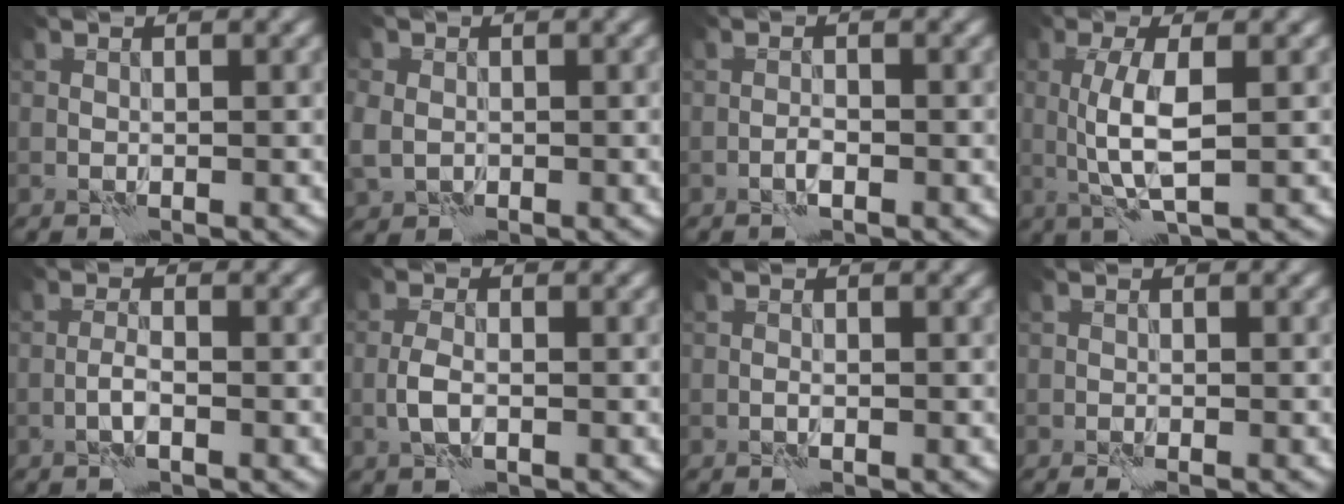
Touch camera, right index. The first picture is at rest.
{"total": 3.3, "force": [-0.6, 2.8, 1.7], "torque": [-0.045, -0.008, -0.006]}
{"total": 1.0, "force": [-0.6, 0.1, 0.8], "torque": [-0.016, 0.004, -0.016]}
{"total": 4.5, "force": [0.3, 1.1, 4.3], "torque": [-0.096, 0.002, 0.006]}
{"total": 1.5, "force": [-0.7, 0.2, 1.3], "torque": [-0.028, 0.006, -0.019]}
{"total": 2.2, "force": [-0.7, 0.9, 1.9], "torque": [-0.040, 0.003, -0.020]}
{"total": 0.5, "force": [-0.3, 0.1, 0.4], "torque": [-0.009, 0.003, -0.008]}
{"total": 0.9, "force": [-0.7, -0.1, 0.6], "torque": [-0.013, 0.002, -0.014]}